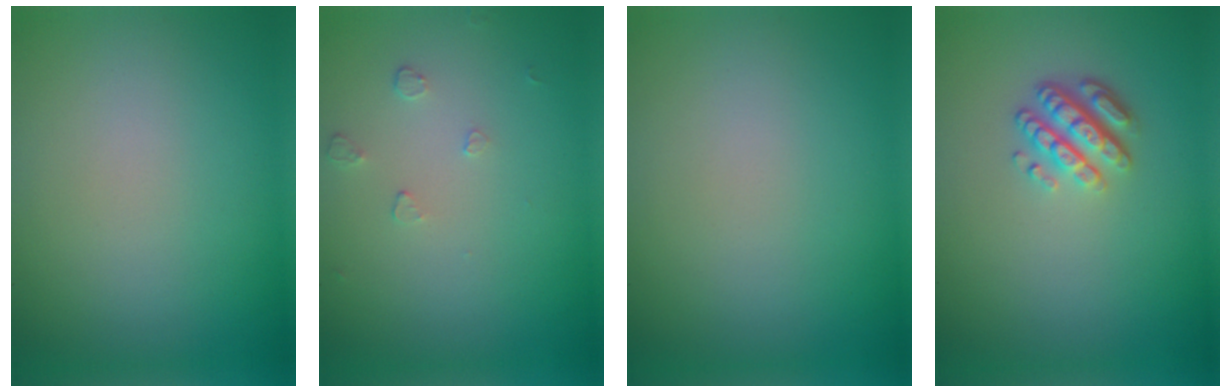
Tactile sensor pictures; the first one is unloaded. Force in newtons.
{"total": 0.6, "press": 0.4, "slide": 0.5}
{"total": 0.0}
{"total": 3.4, "press": 2.6, "slide": 2.2}